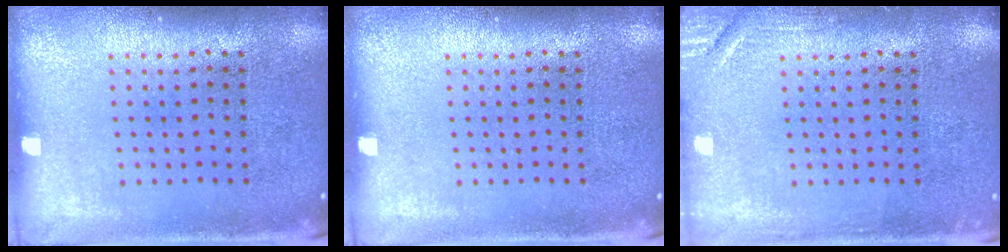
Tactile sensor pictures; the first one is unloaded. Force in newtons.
{"total": 0.0}
{"total": 1.7, "press": 1.7, "slide": 0.2}